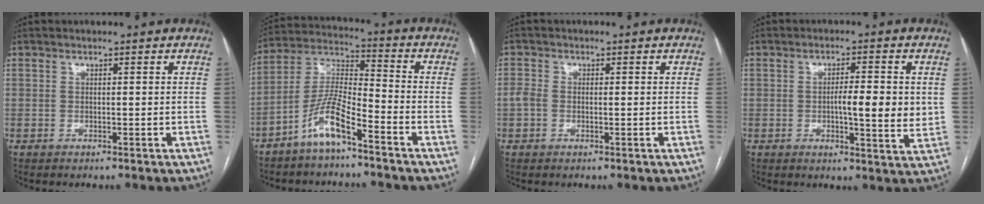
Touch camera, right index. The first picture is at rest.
{"total": 8.9, "force": [-5.8, 1.5, 6.6], "torque": [-0.150, 0.004, -0.119]}
{"total": 1.8, "force": [-0.5, 1.3, 1.1], "torque": [-0.026, 0.006, -0.010]}
{"total": 7.0, "force": [0.3, 1.3, 6.9], "torque": [-0.101, -0.007, 0.001]}